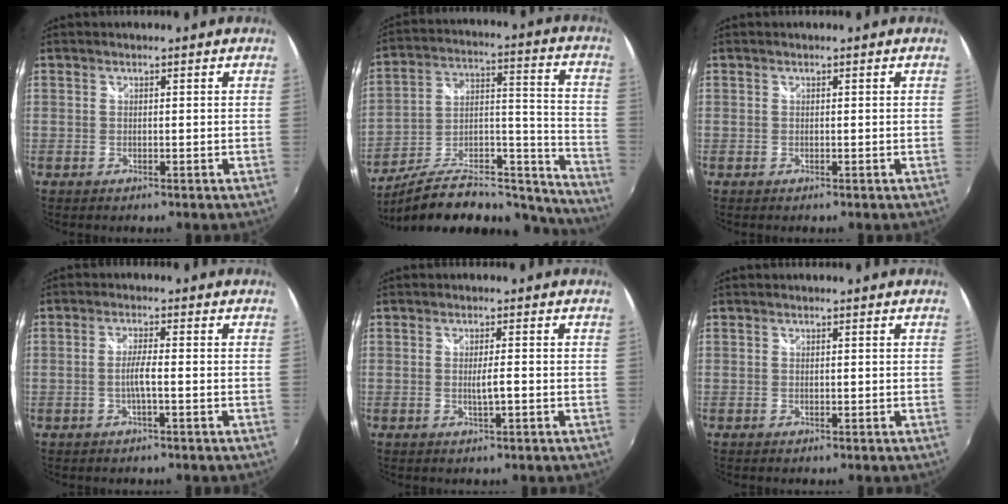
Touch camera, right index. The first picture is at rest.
{"total": 22.9, "force": [-19.2, 6.7, 10.5], "torque": [-0.147, 0.015, -0.285]}
{"total": 0.0}
{"total": 2.8, "force": [-1.0, -0.2, 2.6], "torque": [-0.050, 0.002, -0.020]}
{"total": 2.4, "force": [-0.7, -0.1, 2.3], "torque": [-0.040, -0.002, -0.013]}
{"total": 0.0}